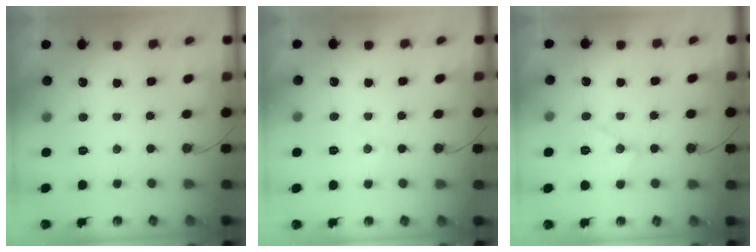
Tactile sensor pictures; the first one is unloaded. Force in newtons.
{"total": 5.4, "press": 5.4, "slide": 0.7}
{"total": 11.2, "press": 11.2, "slide": 0.7}